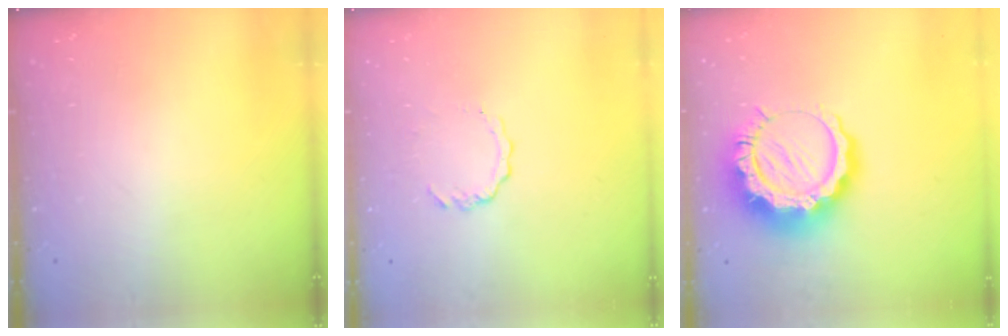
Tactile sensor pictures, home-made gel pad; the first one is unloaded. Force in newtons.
{"total": 3.8, "press": 3.8, "slide": 0.4}
{"total": 14.8, "press": 14.7, "slide": 1.5}